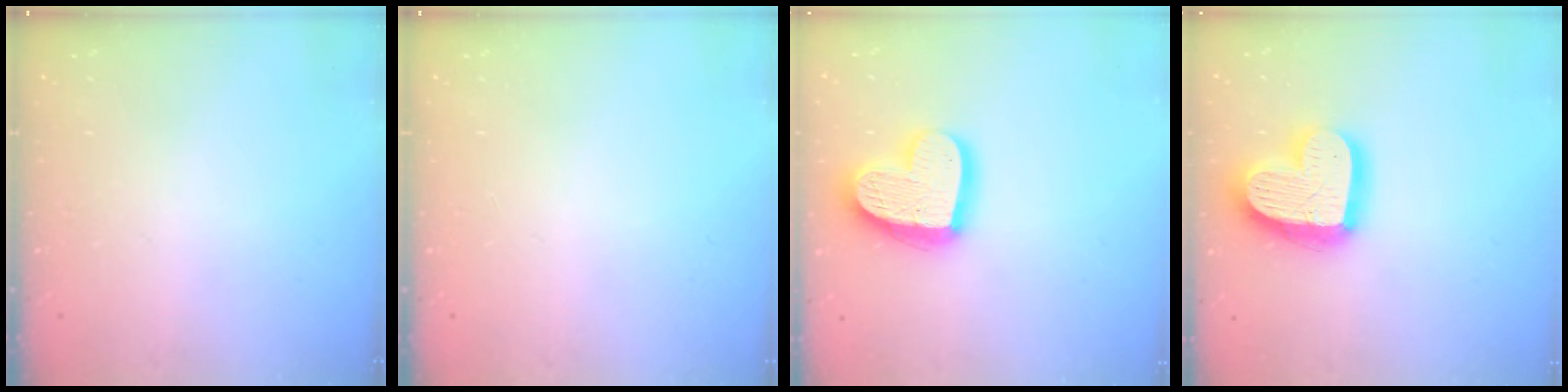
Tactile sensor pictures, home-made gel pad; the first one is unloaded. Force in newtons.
{"total": 0.0}
{"total": 18.1, "press": 18.0, "slide": 1.5}
{"total": 19.4, "press": 19.3, "slide": 1.5}